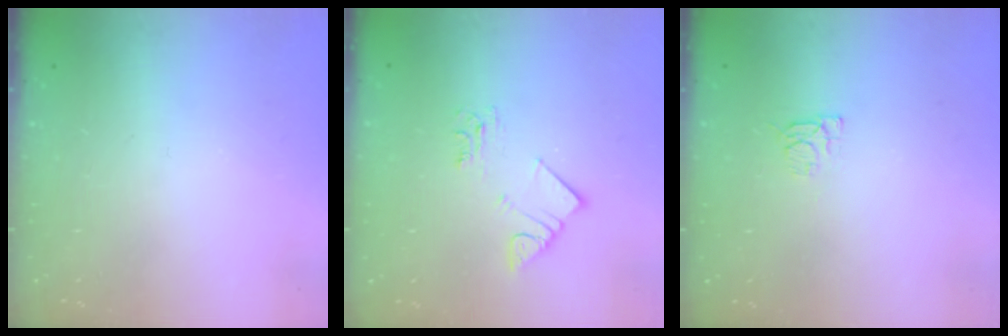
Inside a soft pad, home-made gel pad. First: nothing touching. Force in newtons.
{"total": 3.4, "press": 3.4, "slide": 0.2}
{"total": 4.9, "press": 4.8, "slide": 0.6}